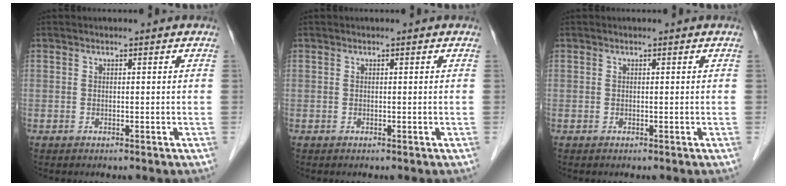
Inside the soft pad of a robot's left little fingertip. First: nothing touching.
{"total": 0.0}
{"total": 0.0}